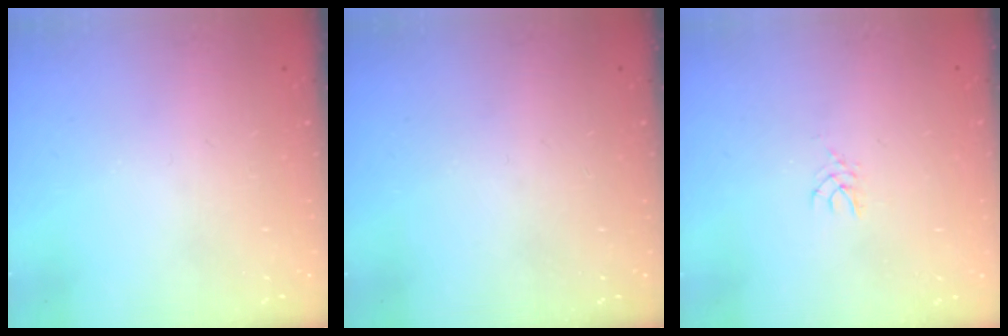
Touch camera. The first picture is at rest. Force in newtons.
{"total": 0.0}
{"total": 2.5, "press": 2.4, "slide": 0.4}